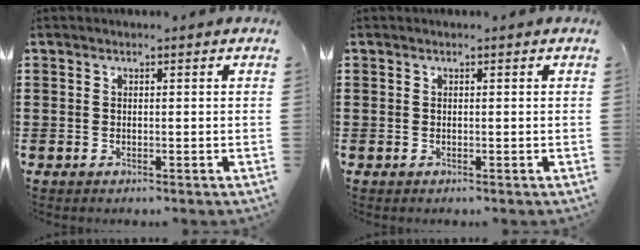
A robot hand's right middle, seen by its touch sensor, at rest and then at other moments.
{"total": 0.0}